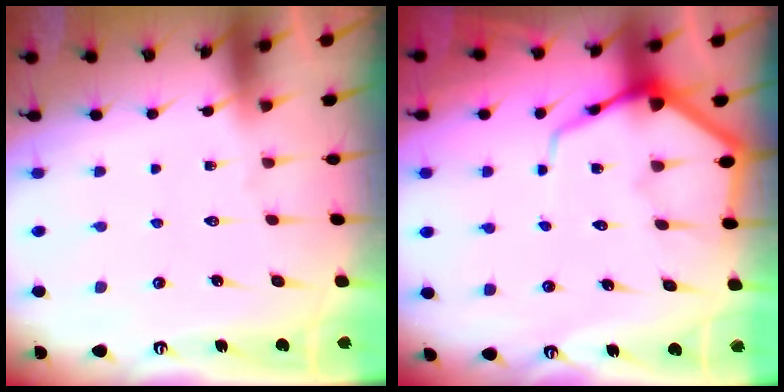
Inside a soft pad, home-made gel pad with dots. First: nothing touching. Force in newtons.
{"total": 7.8, "press": 7.7, "slide": 1.0}